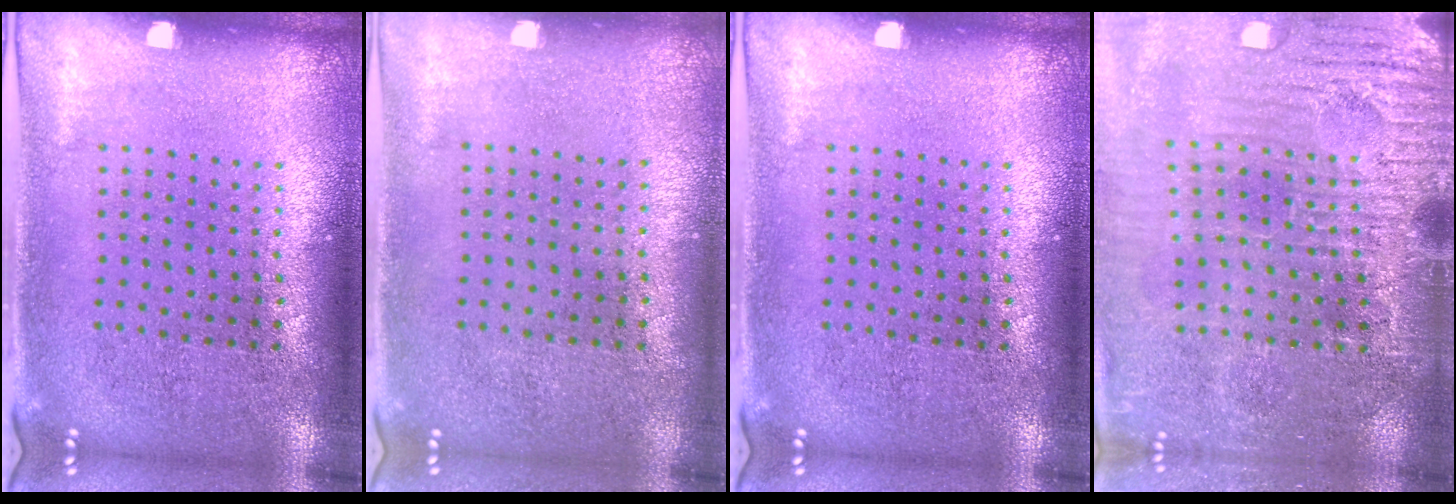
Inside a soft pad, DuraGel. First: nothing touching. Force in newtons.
{"total": 0.0}
{"total": 0.0}
{"total": 3.7, "press": 3.7, "slide": 0.1}